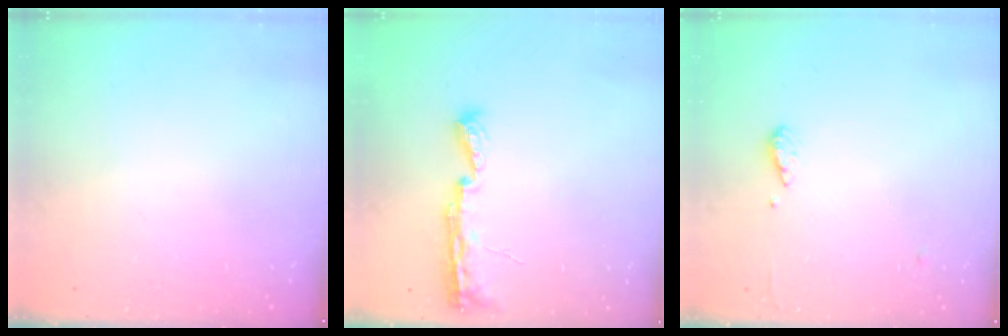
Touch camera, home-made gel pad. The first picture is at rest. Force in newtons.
{"total": 8.1, "press": 8.0, "slide": 0.9}
{"total": 6.1, "press": 6.0, "slide": 0.7}